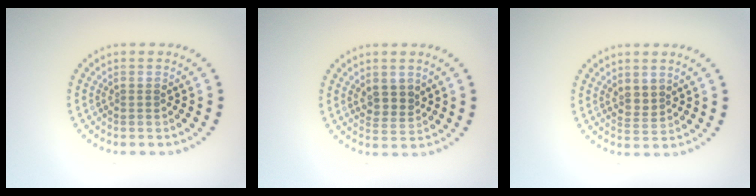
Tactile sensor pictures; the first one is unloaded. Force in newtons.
{"total": 2.2, "press": 2.0, "slide": 0.9}
{"total": 1.7, "press": 1.5, "slide": 0.9}